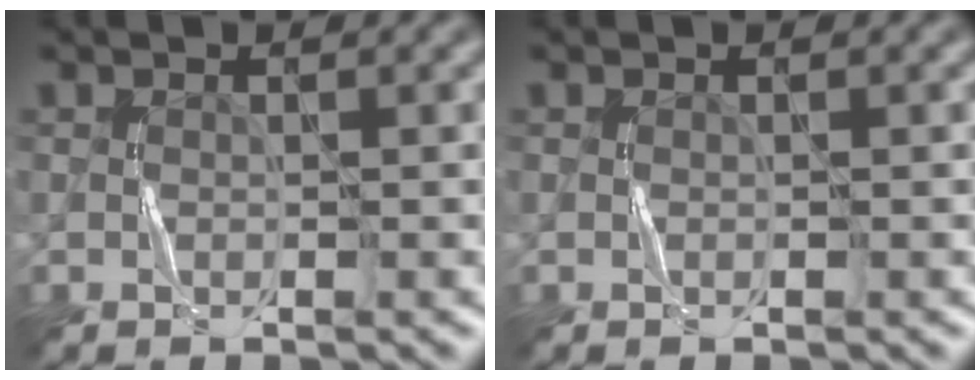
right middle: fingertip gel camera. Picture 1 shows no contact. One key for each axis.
{"total": 0.0}